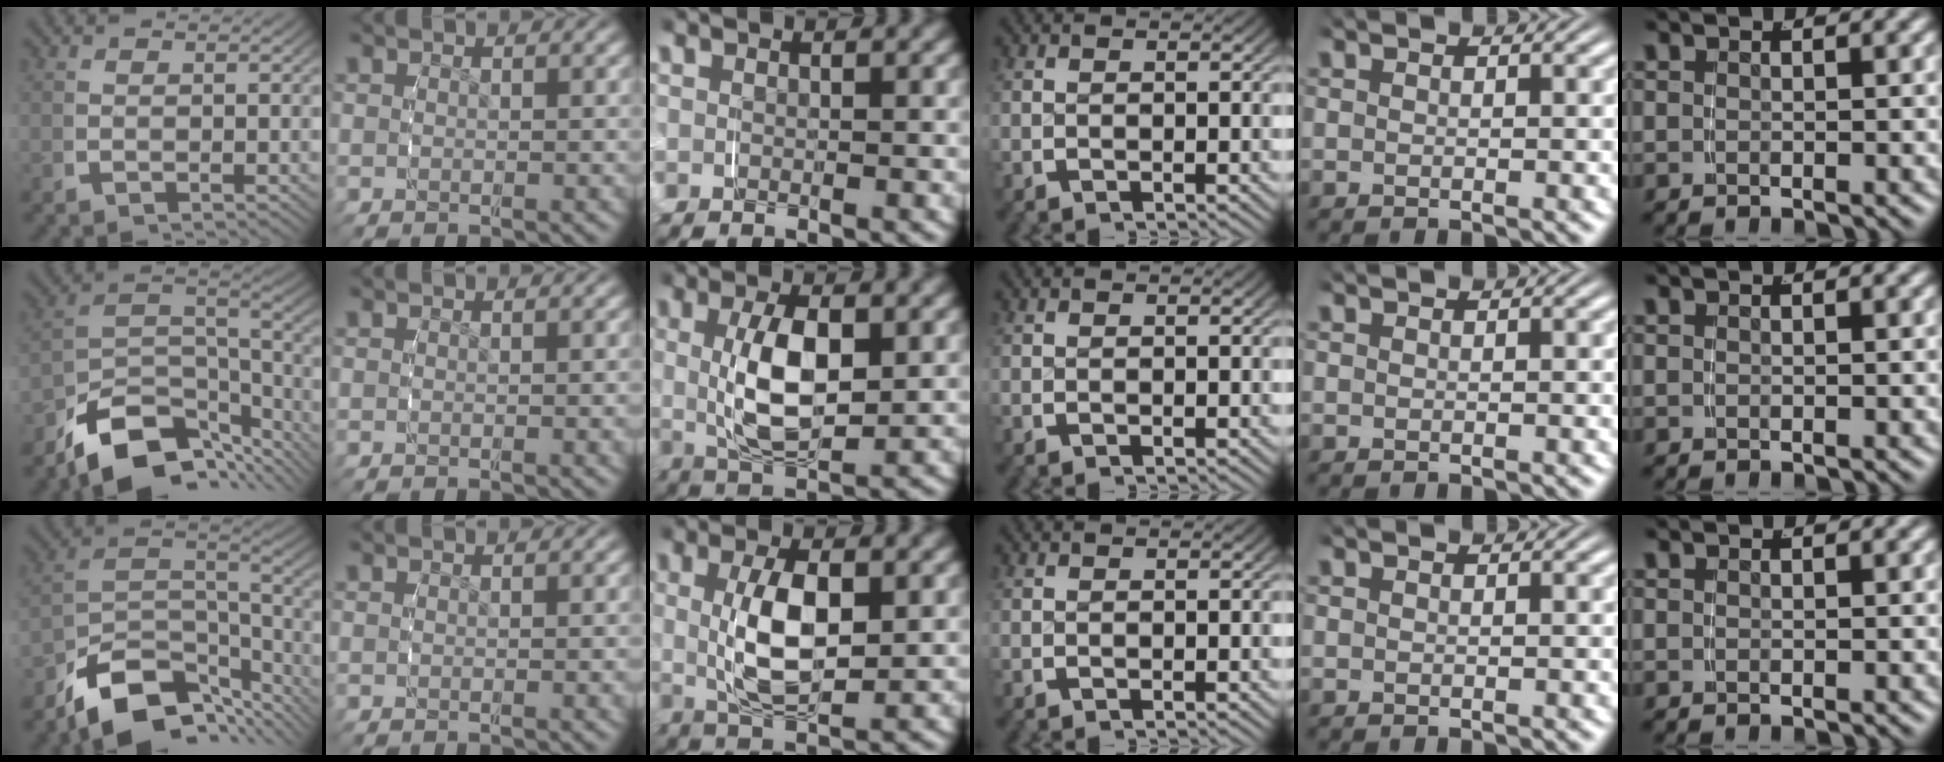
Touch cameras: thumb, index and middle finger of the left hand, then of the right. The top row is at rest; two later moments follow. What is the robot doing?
{"motion": "grasp_and_lifting", "object": "lipstick"}